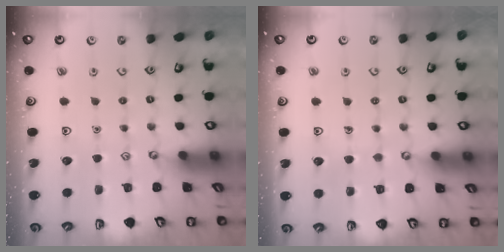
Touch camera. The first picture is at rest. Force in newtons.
{"total": 3.8, "press": 3.8, "slide": 0.3}